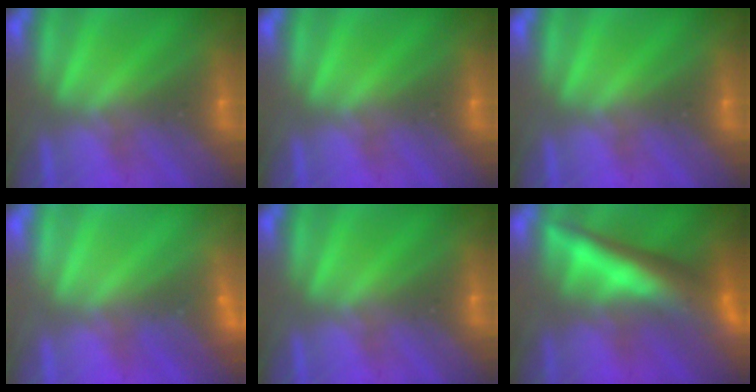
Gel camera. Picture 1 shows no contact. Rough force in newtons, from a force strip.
{"total": 0.0}
{"total": 0.0}
{"total": 2.4}
{"total": 0.0}
{"total": 5.9}